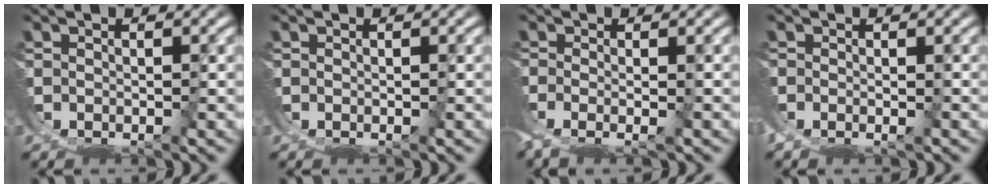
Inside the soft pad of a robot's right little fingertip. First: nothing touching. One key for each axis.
{"total": 0.0}
{"total": 3.1, "fx": -1.3, "fy": 0.7, "fz": 2.7, "tx": -0.056, "ty": -0.016, "tz": -0.008}
{"total": 2.1, "fx": -0.9, "fy": 1.6, "fz": 1.0, "tx": -0.023, "ty": -0.002, "tz": -0.017}